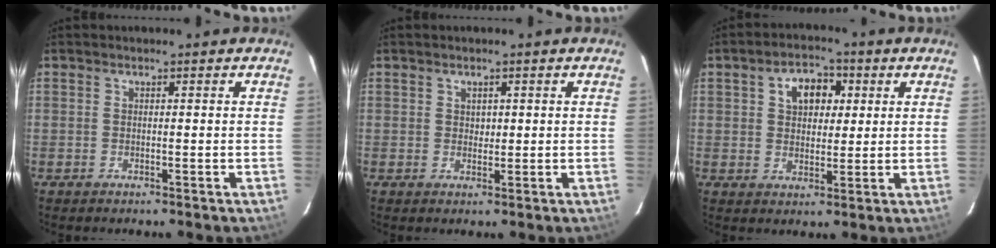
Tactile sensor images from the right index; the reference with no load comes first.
{"total": 1.4, "force": [0.5, 1.3, 0.4], "torque": [-0.003, 0.005, 0.010]}
{"total": 7.2, "force": [2.4, 4.9, 4.7], "torque": [-0.076, 0.027, 0.043]}